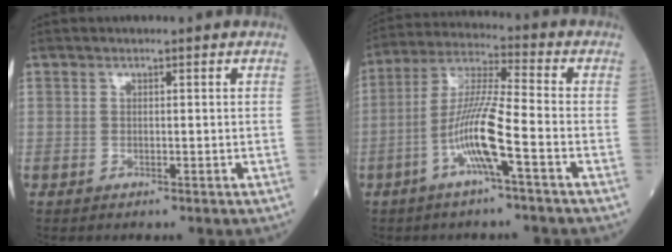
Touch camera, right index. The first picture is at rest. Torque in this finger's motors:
{"motor_torque": [0.37, -0.26, 0.33, 0.21]}